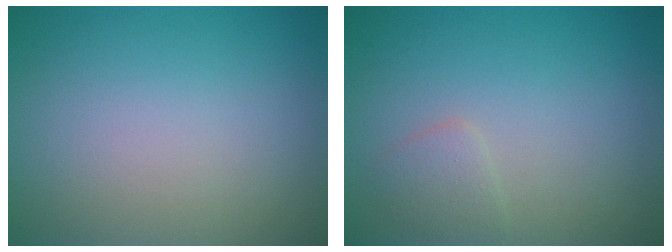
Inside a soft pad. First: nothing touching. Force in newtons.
{"total": 1.3, "press": 1.3, "slide": 0.1}